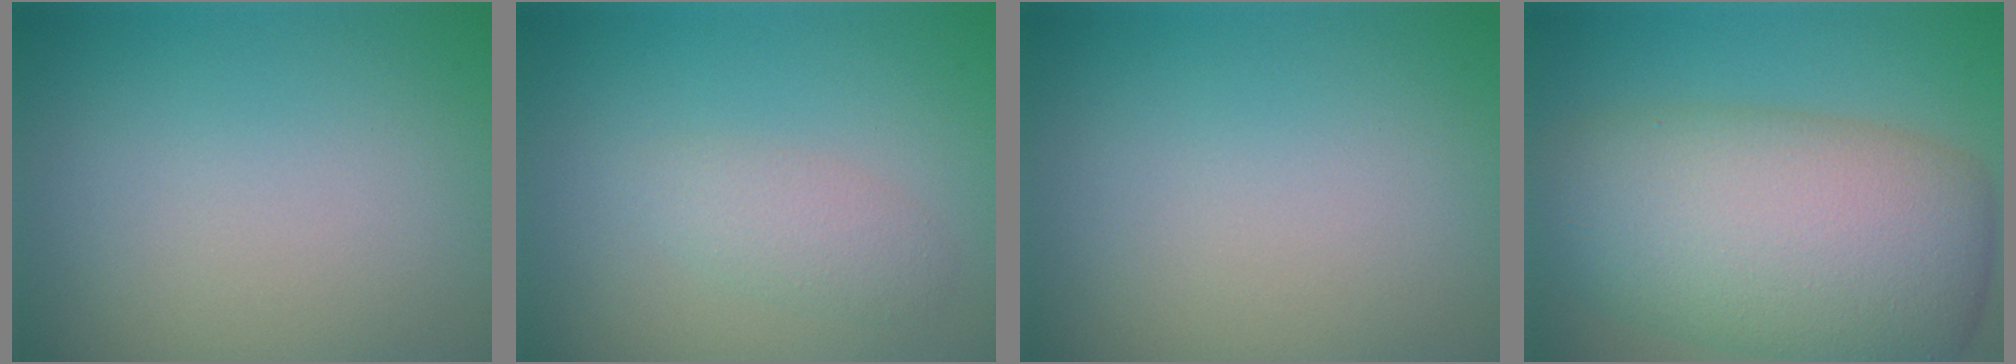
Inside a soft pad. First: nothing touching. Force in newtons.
{"total": 1.9, "press": 1.9, "slide": 0.1}
{"total": 0.0}
{"total": 10.1, "press": 10.0, "slide": 0.7}